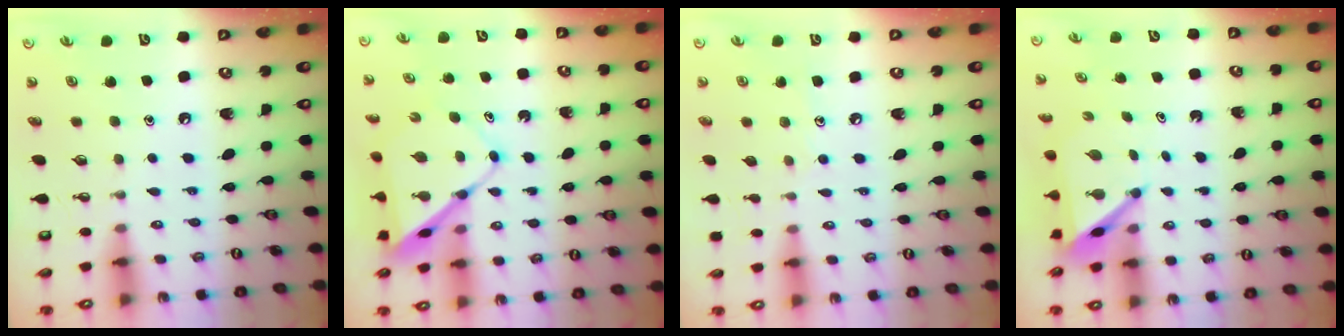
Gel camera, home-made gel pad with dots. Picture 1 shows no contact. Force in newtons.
{"total": 10.1, "press": 10.1, "slide": 0.8}
{"total": 5.4, "press": 5.4, "slide": 0.4}
{"total": 7.0, "press": 7.0, "slide": 0.5}